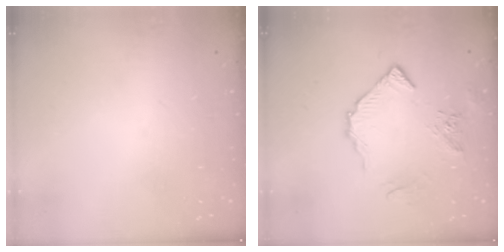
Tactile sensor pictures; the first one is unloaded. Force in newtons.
{"total": 10.1, "press": 10.0, "slide": 1.1}